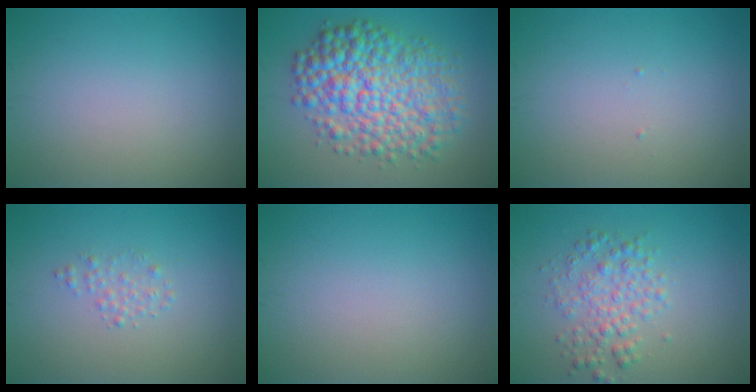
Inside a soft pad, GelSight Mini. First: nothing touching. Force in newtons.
{"total": 9.0, "press": 9.0, "slide": 0.1}
{"total": 0.0}
{"total": 1.1, "press": 1.1, "slide": 0.1}
{"total": 0.0}
{"total": 3.2, "press": 3.2, "slide": 0.0}